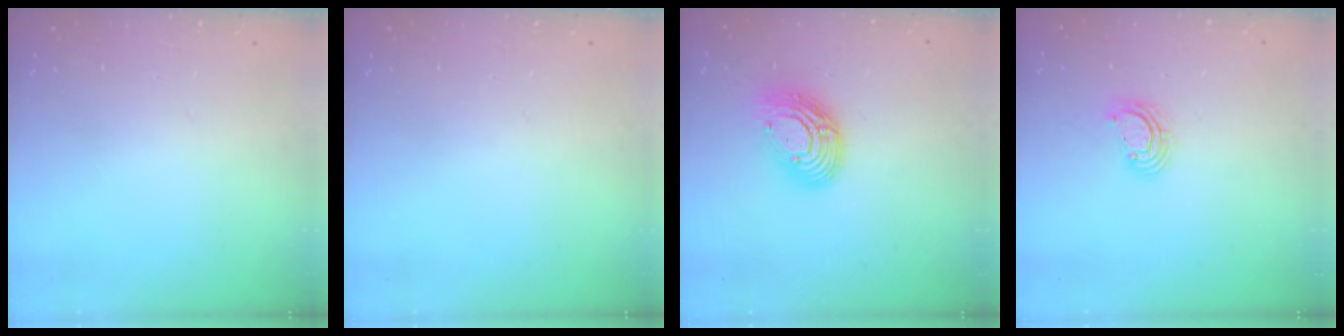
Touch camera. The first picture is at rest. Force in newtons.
{"total": 0.0}
{"total": 13.4, "press": 13.3, "slide": 1.4}
{"total": 3.6, "press": 3.6, "slide": 0.3}